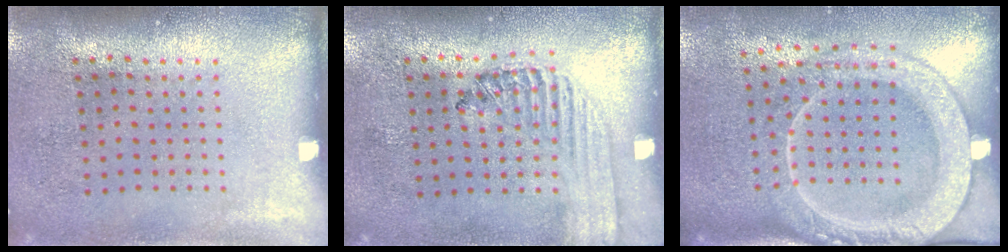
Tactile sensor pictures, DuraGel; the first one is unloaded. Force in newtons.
{"total": 1.3, "press": 1.2, "slide": 0.5}
{"total": 2.4, "press": 2.1, "slide": 1.2}